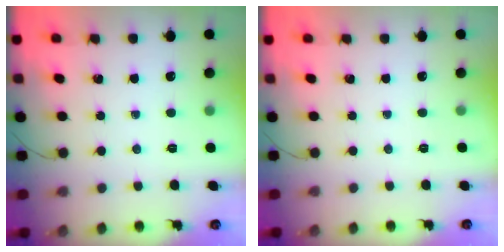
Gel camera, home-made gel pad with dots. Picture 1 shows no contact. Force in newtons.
{"total": 2.5, "press": 2.4, "slide": 0.5}